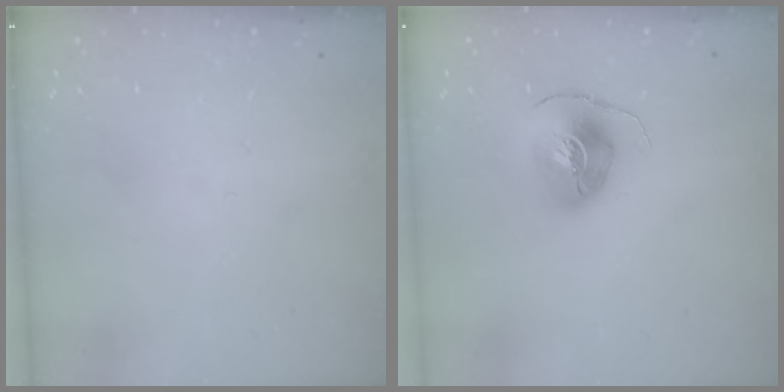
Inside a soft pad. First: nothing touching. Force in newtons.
{"total": 8.1, "press": 8.1, "slide": 0.3}